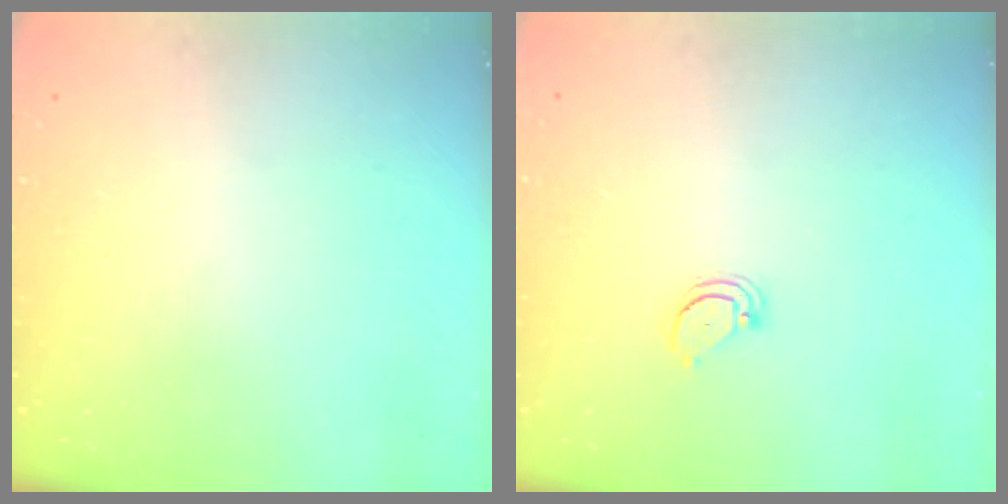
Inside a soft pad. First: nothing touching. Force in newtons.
{"total": 2.1, "press": 2.1, "slide": 0.1}